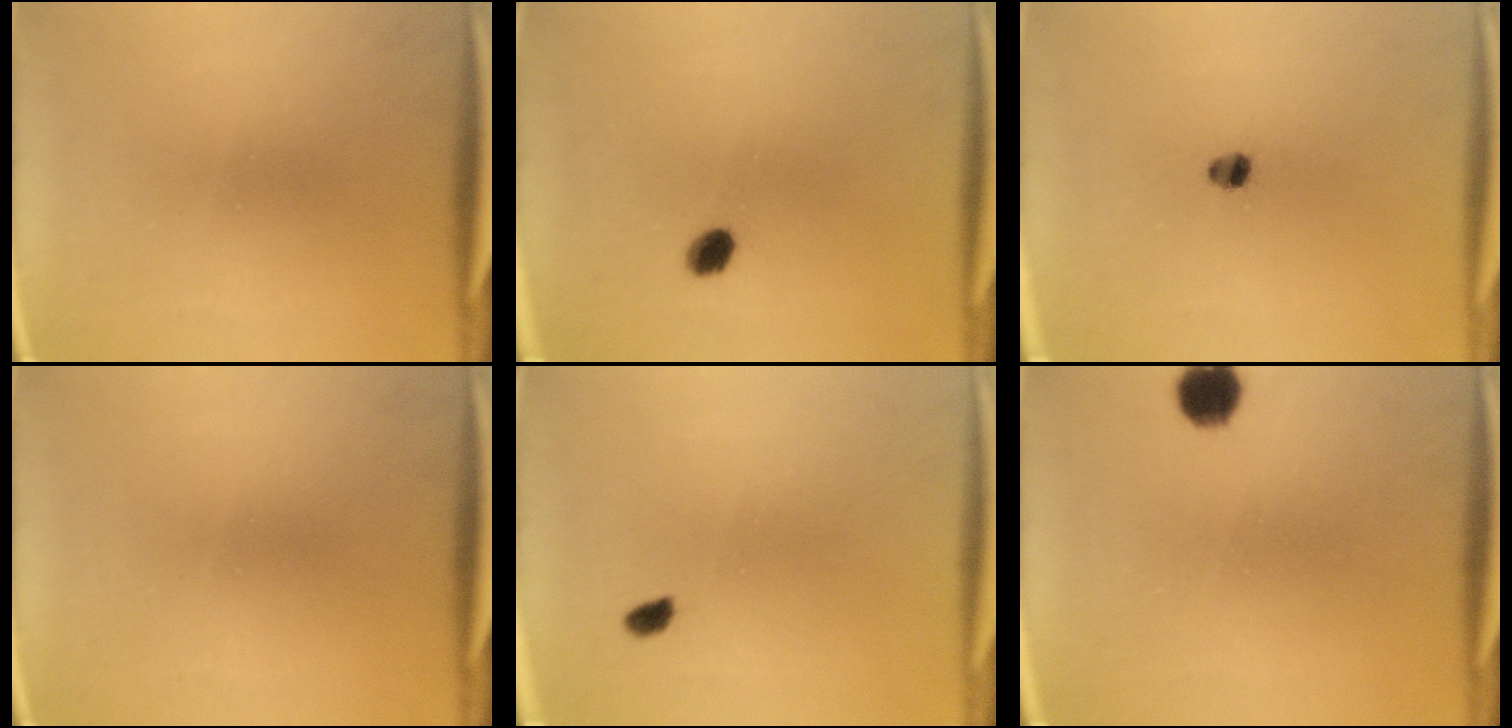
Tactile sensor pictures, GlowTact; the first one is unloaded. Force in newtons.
{"total": 2.9}
{"total": 2.3}
{"total": 0.0}
{"total": 1.5}
{"total": 5.0}